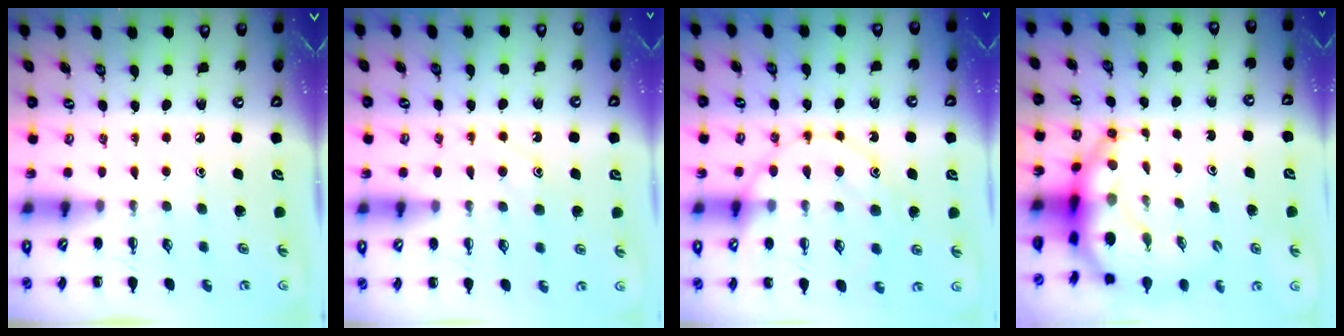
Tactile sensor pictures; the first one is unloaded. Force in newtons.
{"total": 10.2, "press": 10.2, "slide": 0.8}
{"total": 12.6, "press": 12.6, "slide": 0.9}
{"total": 6.9, "press": 6.7, "slide": 1.7}